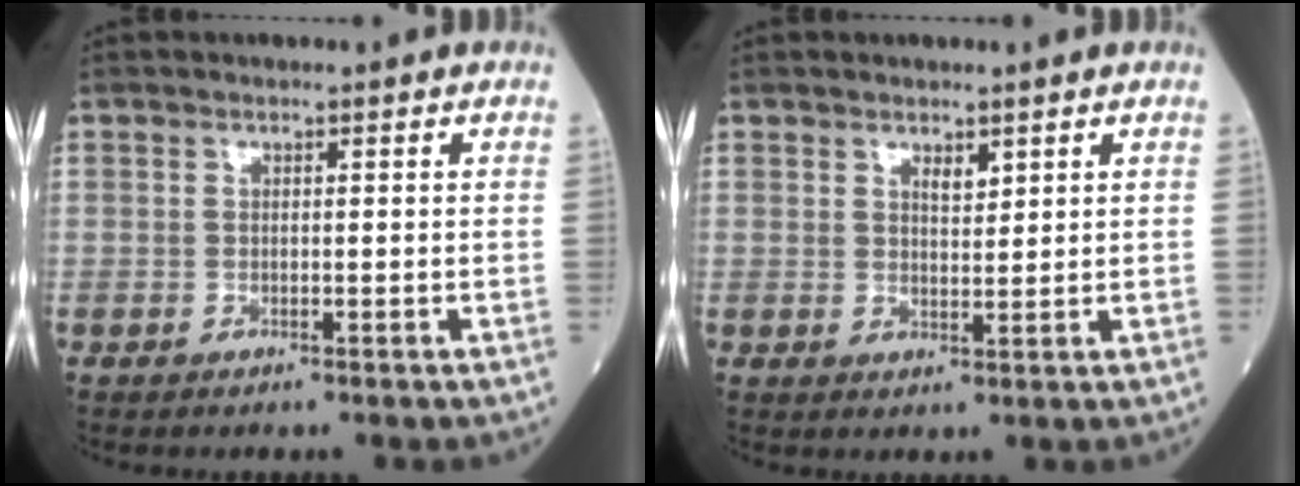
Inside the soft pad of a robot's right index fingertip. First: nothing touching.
{"total": 2.0, "force": [1.3, 0.7, 1.3], "torque": [-0.022, -0.004, 0.025]}